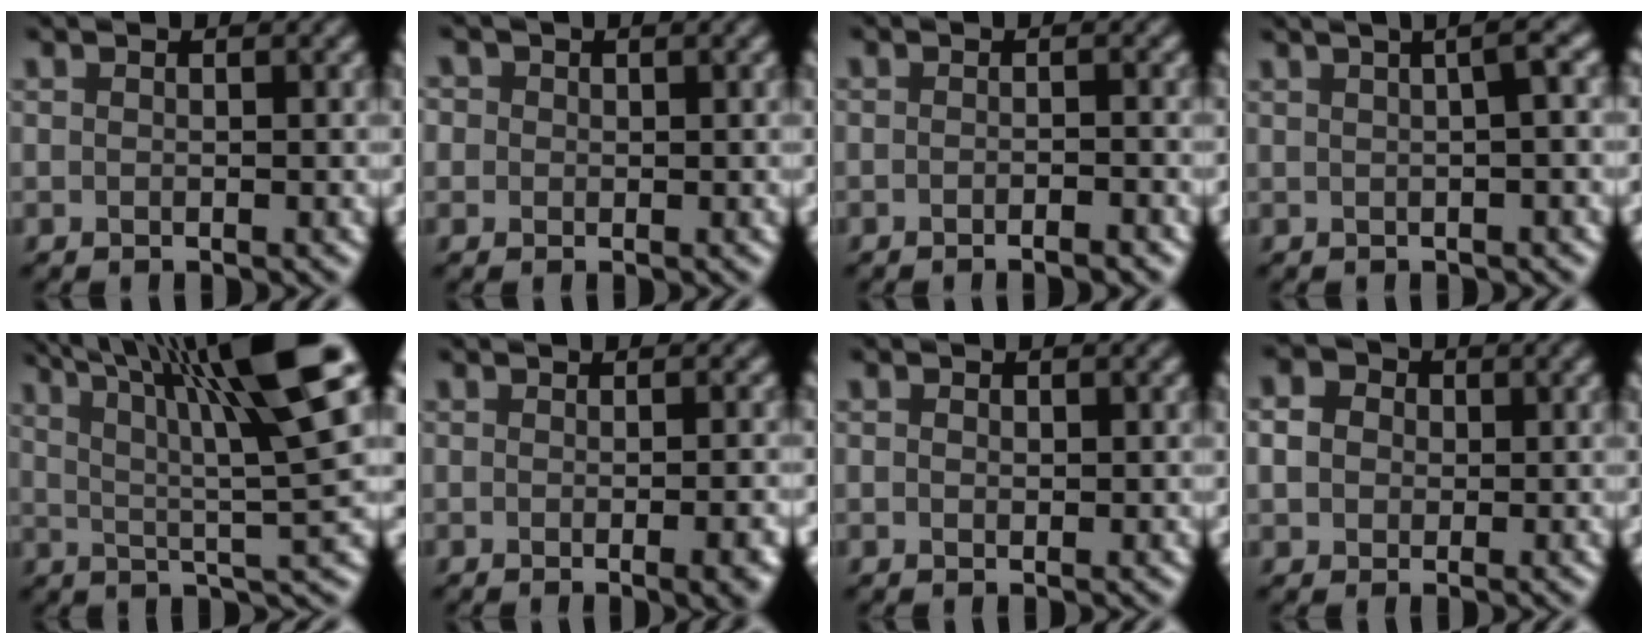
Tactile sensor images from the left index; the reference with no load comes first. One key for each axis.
{"total": 2.2, "fx": 0.8, "fy": 1.8, "fz": 0.9, "tx": -0.013, "ty": 0.016, "tz": 0.001}
{"total": 1.4, "fx": -1.1, "fy": 0.0, "fz": 0.9, "tx": -0.015, "ty": 0.002, "tz": -0.016}
{"total": 5.0, "fx": 1.6, "fy": 1.8, "fz": 4.3, "tx": -0.039, "ty": 0.031, "tz": 0.006}
{"total": 12.5, "fx": 5.6, "fy": 2.0, "fz": 10.9, "tx": -0.172, "ty": 0.020, "tz": 0.090}
{"total": 4.3, "fx": -1.6, "fy": 1.5, "fz": 3.7, "tx": -0.032, "ty": -0.005, "tz": -0.009}
{"total": 0.5, "fx": 0.1, "fy": 0.4, "fz": 0.4, "tx": -0.007, "ty": 0.000, "tz": 0.000}
{"total": 5.4, "fx": 1.6, "fy": 4.3, "fz": 2.7, "tx": -0.054, "ty": 0.036, "tz": 0.000}